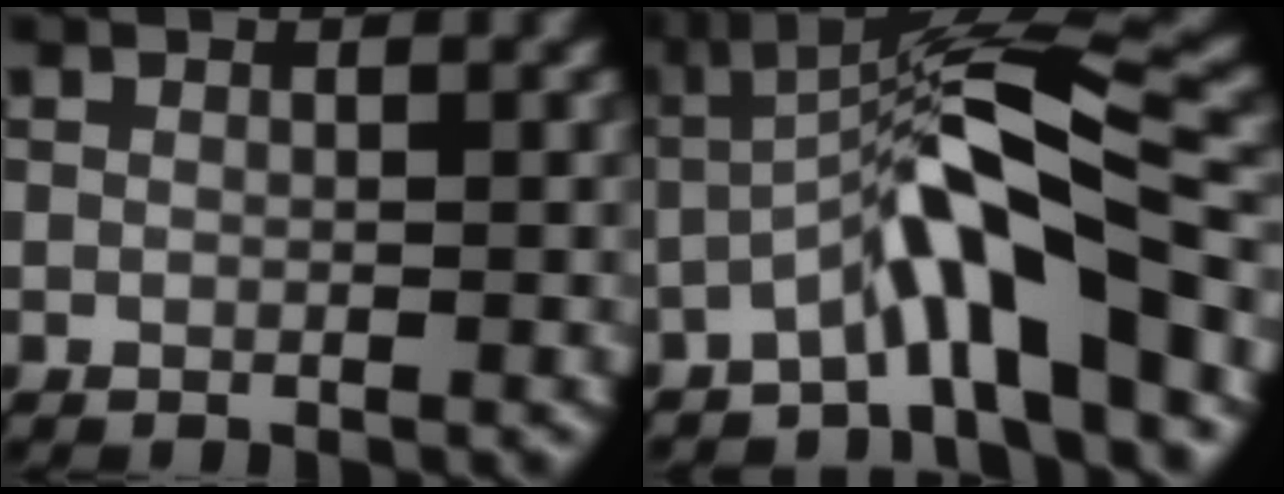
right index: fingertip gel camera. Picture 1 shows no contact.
{"total": 7.6, "force": [-3.3, 1.0, 6.8], "torque": [-0.118, 0.023, -0.063]}